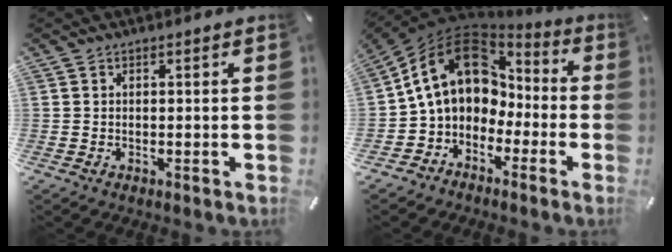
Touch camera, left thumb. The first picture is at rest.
{"total": 15.8, "force": [1.8, 12.4, 9.6], "torque": [-0.199, 0.011, 0.032]}